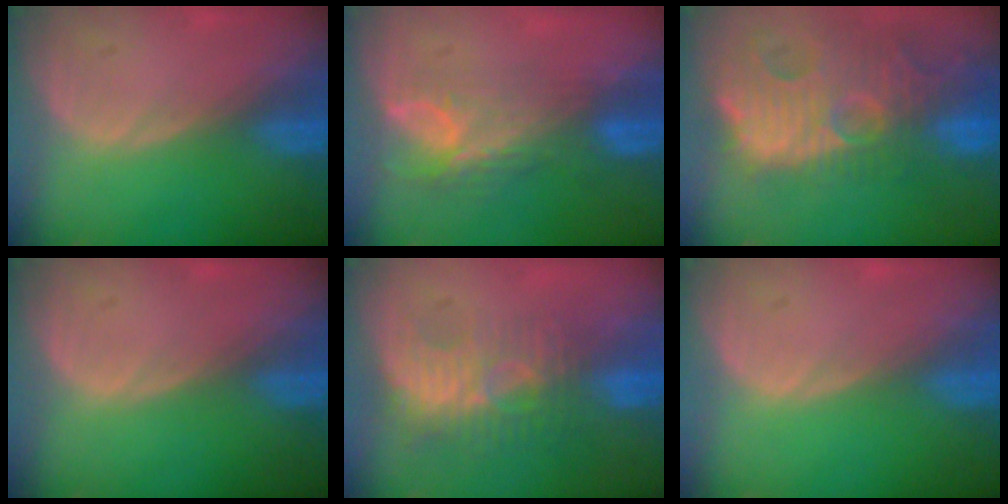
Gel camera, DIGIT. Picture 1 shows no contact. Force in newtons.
{"total": 7.8, "press": 6.7, "slide": 4.1}
{"total": 14.6, "press": 12.5, "slide": 7.5}
{"total": 0.0}
{"total": 8.7, "press": 8.0, "slide": 3.4}
{"total": 0.0}